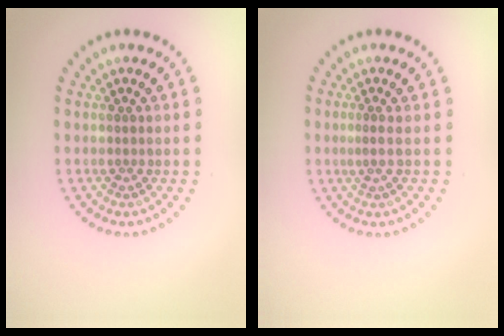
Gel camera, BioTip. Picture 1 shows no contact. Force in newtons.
{"total": 0.9, "press": 0.3, "slide": 0.8}